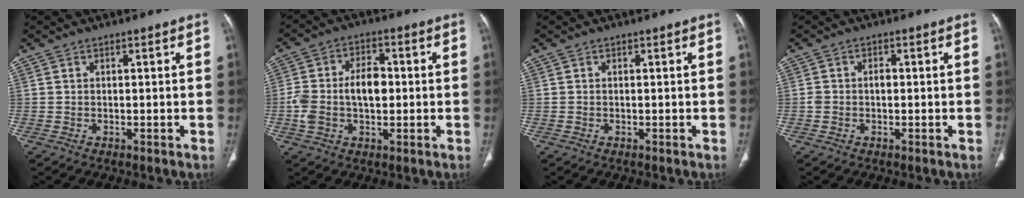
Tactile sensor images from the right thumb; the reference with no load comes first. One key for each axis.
{"total": 10.4, "fx": -0.5, "fy": 6.3, "fz": 8.2, "tx": -0.154, "ty": 0.026, "tz": -0.008}
{"total": 0.0}
{"total": 2.2, "fx": -0.2, "fy": 1.5, "fz": 1.5, "tx": -0.026, "ty": 0.008, "tz": -0.004}